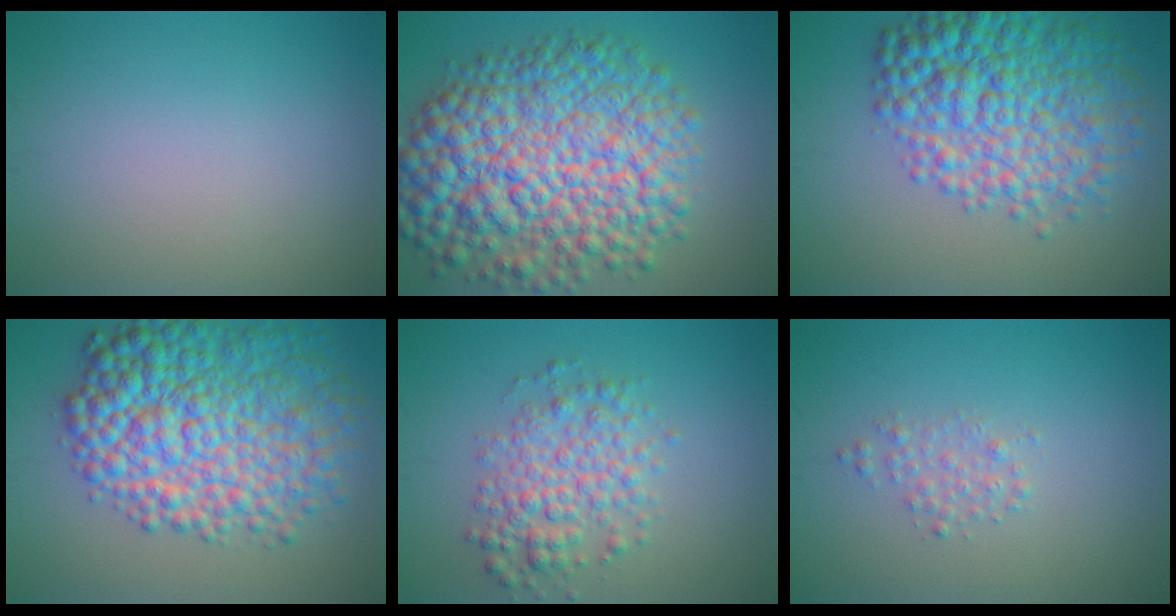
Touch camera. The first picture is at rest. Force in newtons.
{"total": 13.4, "press": 13.4, "slide": 0.2}
{"total": 9.3, "press": 9.3, "slide": 0.1}
{"total": 10.9, "press": 10.9, "slide": 0.2}
{"total": 4.4, "press": 4.4, "slide": 0.1}
{"total": 1.4, "press": 1.4, "slide": 0.0}